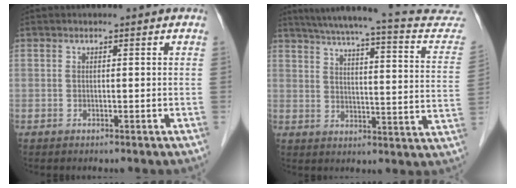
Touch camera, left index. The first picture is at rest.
{"total": 24.5, "force": [22.1, 1.9, 10.4], "torque": [-0.144, -0.042, 0.262]}